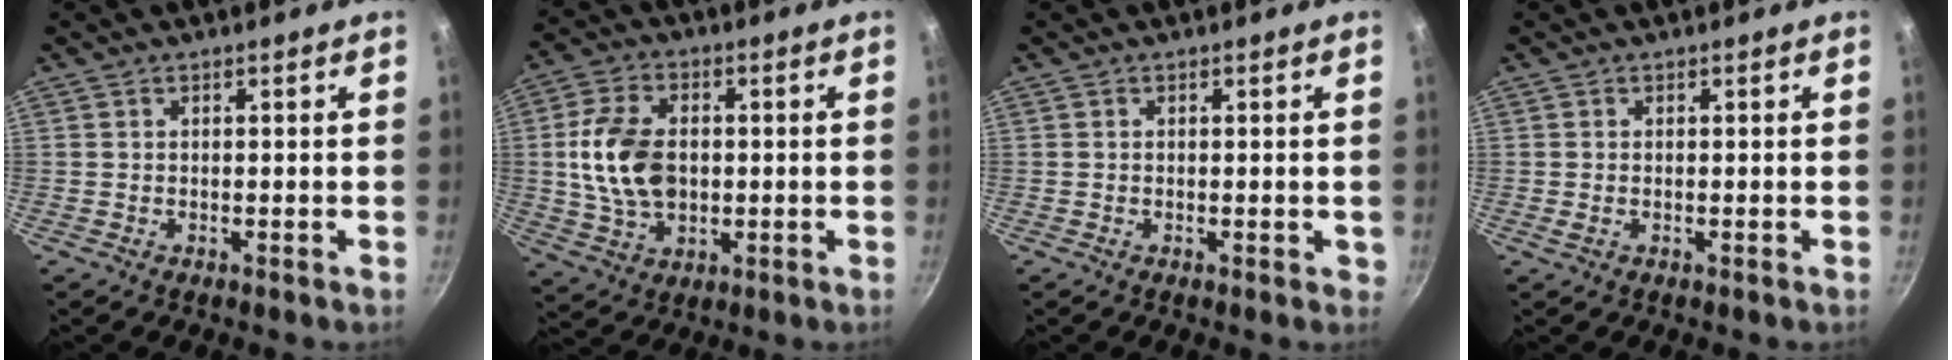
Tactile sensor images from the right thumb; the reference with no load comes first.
{"total": 12.8, "force": [0.4, 8.7, 9.5], "torque": [-0.167, 0.004, 0.008]}
{"total": 1.1, "force": [-0.1, 0.7, 0.9], "torque": [-0.005, 0.000, -0.001]}
{"total": 0.9, "force": [-0.1, 0.5, 0.7], "torque": [-0.014, -0.002, -0.001]}